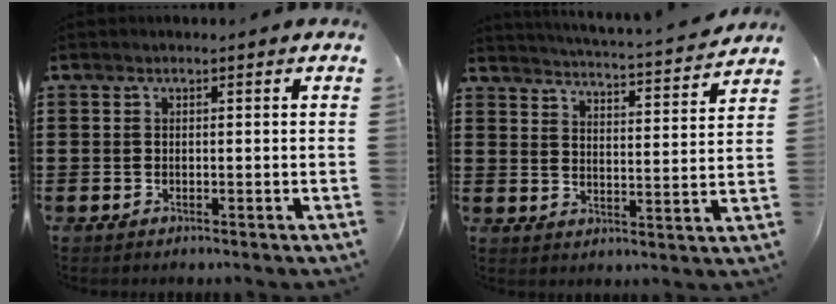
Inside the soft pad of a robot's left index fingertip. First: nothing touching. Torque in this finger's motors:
{"motor_torque": [0.56, 0.51, 0.49, 0.11]}